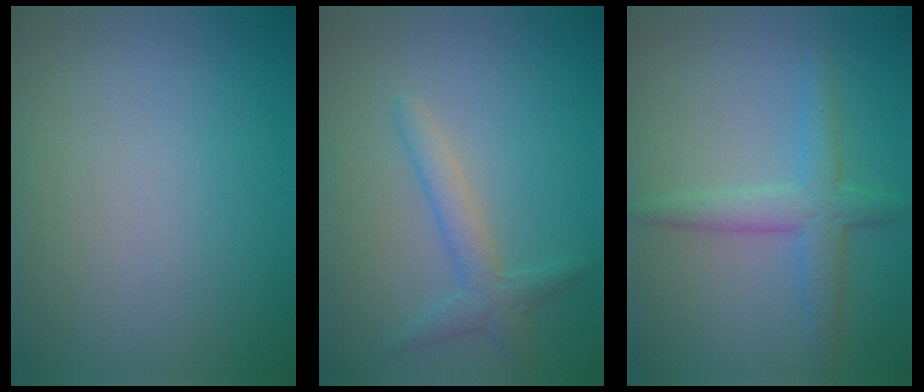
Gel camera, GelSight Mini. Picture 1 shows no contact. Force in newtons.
{"total": 2.2, "press": 2.2, "slide": 0.1}
{"total": 3.0, "press": 3.0, "slide": 0.1}